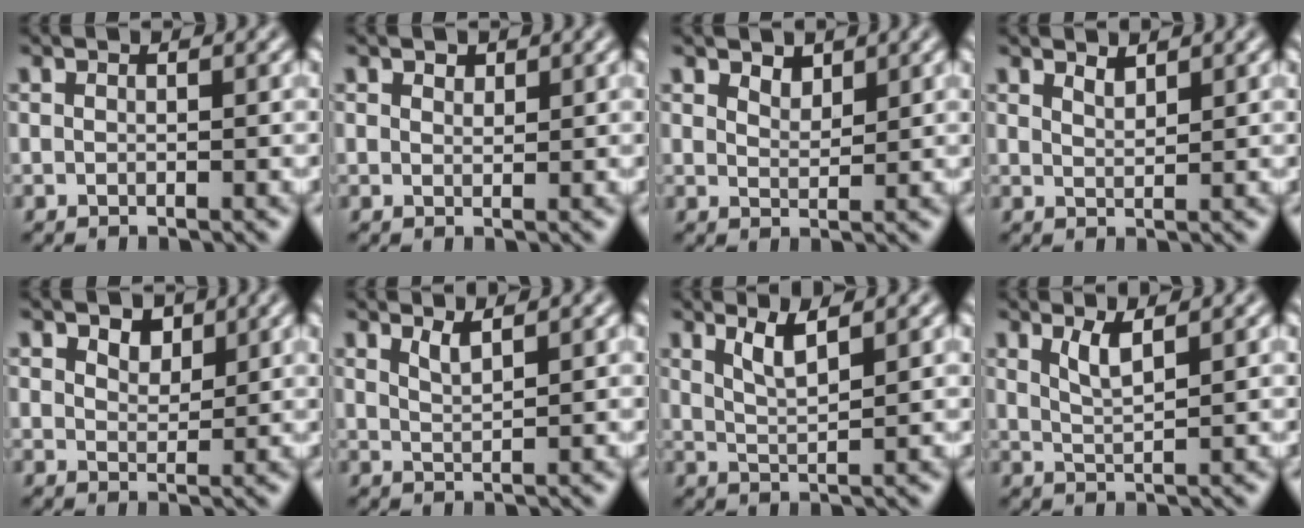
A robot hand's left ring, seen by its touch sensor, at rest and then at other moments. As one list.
[{"total": 1.0, "force": [0.8, 0.5, 0.2], "torque": [-0.004, 0.000, 0.014]}, {"total": 1.5, "force": [1.3, 0.6, 0.5], "torque": [-0.012, -0.002, 0.023]}, {"total": 1.3, "force": [1.2, 0.3, 0.5], "torque": [-0.009, -0.003, 0.022]}, {"total": 2.2, "force": [1.5, 1.2, 1.0], "torque": [-0.017, 0.000, 0.019]}, {"total": 1.6, "force": [1.2, 0.4, 0.9], "torque": [-0.015, -0.003, 0.022]}, {"total": 2.5, "force": [1.7, 0.5, 1.8], "torque": [-0.031, -0.004, 0.034]}, {"total": 2.1, "force": [1.3, 0.5, 1.6], "torque": [-0.030, -0.005, 0.027]}]